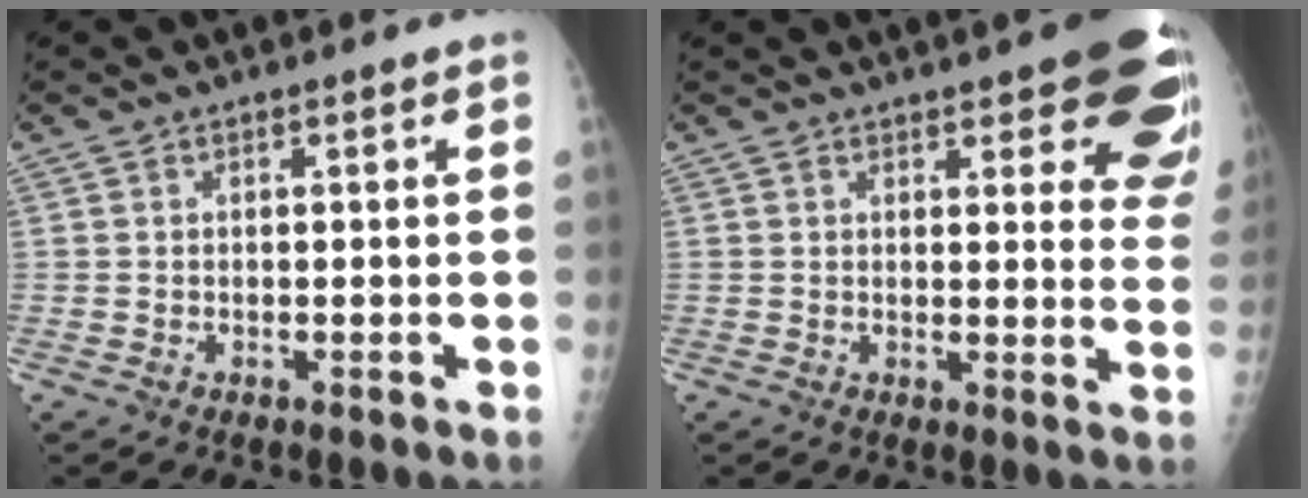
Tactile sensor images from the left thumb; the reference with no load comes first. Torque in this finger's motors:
{"motor_torque": [2.67, 2.34, 1.09, -0.46, 0.01]}